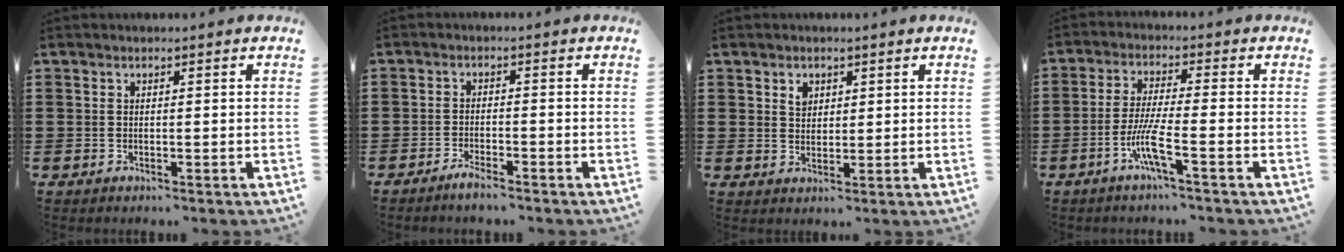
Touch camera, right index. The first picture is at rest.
{"total": 2.1, "force": [-2.0, 0.1, 0.8], "torque": [-0.017, 0.003, -0.037]}
{"total": 2.3, "force": [1.4, 1.6, 0.8], "torque": [-0.014, 0.002, 0.024]}
{"total": 6.5, "force": [-3.0, 0.4, 5.7], "torque": [-0.122, -0.013, -0.062]}